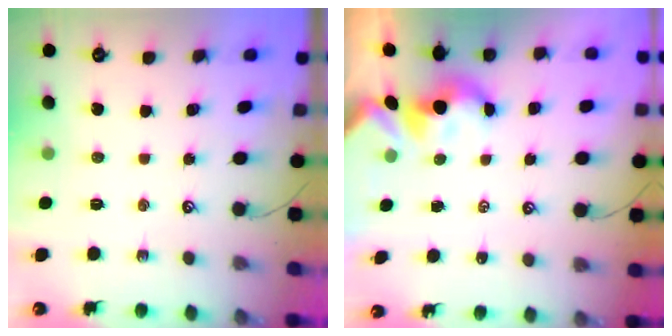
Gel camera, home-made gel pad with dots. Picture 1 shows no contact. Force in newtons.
{"total": 2.0, "press": 2.0, "slide": 0.2}